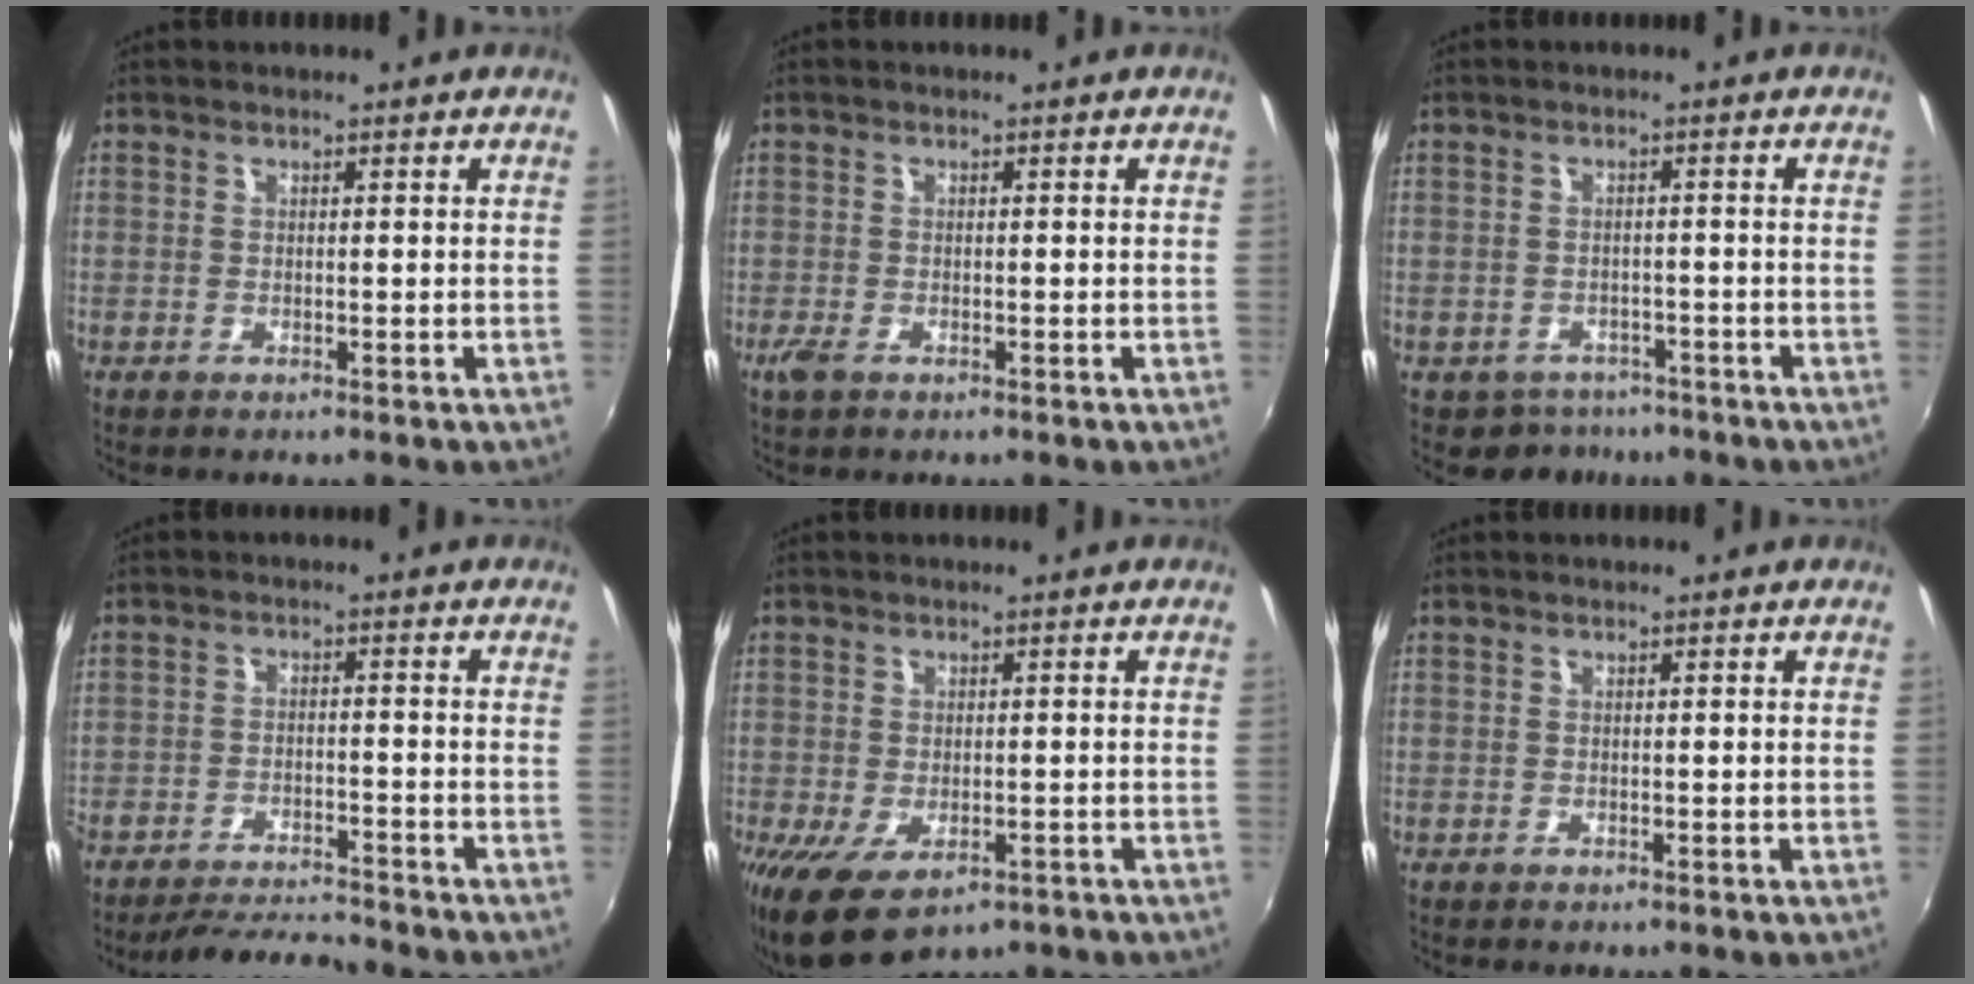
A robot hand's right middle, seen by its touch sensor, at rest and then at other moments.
{"total": 2.3, "force": [-1.4, 1.1, 1.4], "torque": [-0.031, -0.007, -0.027]}
{"total": 5.1, "force": [-3.9, 3.3, 0.6], "torque": [-0.023, 0.001, -0.054]}
{"total": 8.7, "force": [-8.3, 0.8, 2.5], "torque": [-0.069, 0.000, -0.133]}
{"total": 8.3, "force": [-4.1, 4.5, 5.7], "torque": [-0.111, -0.038, -0.060]}
{"total": 0.0}